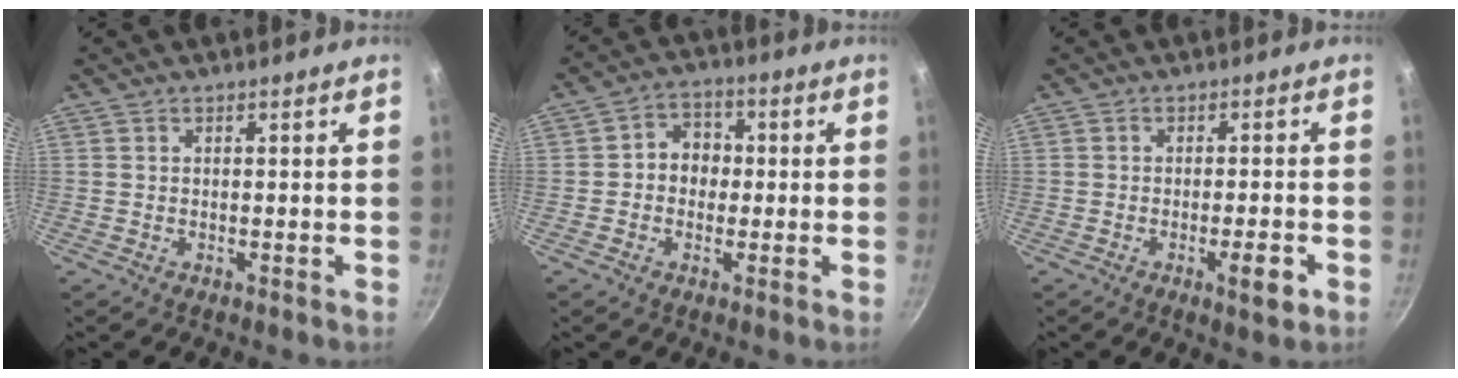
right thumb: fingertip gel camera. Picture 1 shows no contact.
{"total": 6.1, "force": [-0.1, 5.2, 3.2], "torque": [-0.014, 0.014, -0.012]}
{"total": 4.6, "force": [-1.9, 1.1, 4.0], "torque": [-0.054, 0.010, -0.025]}